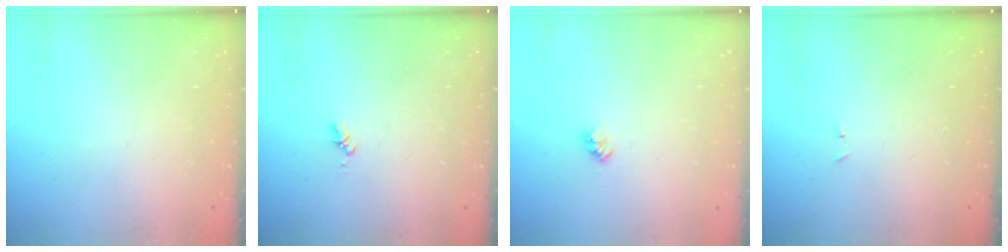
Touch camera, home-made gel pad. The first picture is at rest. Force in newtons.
{"total": 1.7, "press": 1.7, "slide": 0.3}
{"total": 2.5, "press": 2.4, "slide": 0.4}
{"total": 2.9, "press": 2.9, "slide": 0.4}